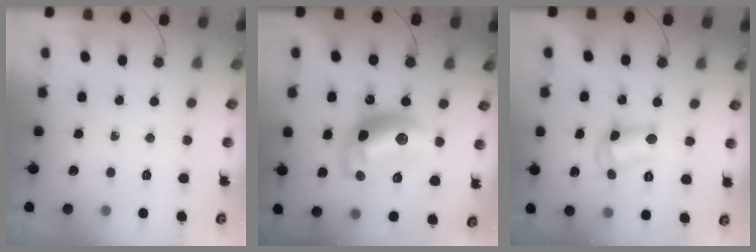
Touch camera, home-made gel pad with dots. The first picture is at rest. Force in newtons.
{"total": 14.0, "press": 14.0, "slide": 0.8}
{"total": 9.5, "press": 9.5, "slide": 0.4}